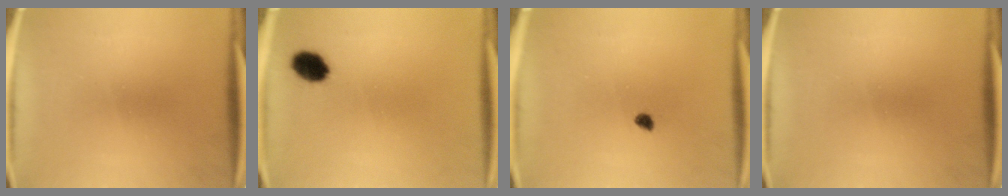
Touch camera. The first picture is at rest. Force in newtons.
{"total": 4.1}
{"total": 1.3}
{"total": 0.0}